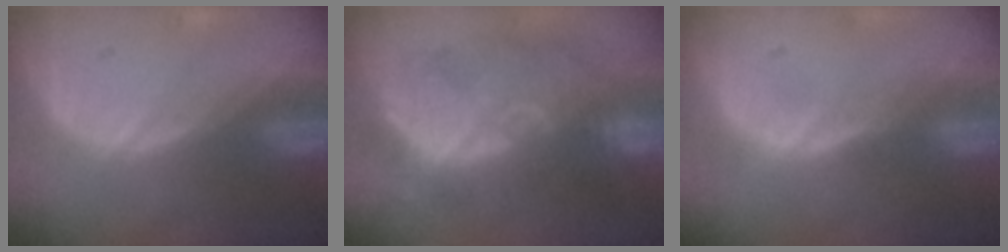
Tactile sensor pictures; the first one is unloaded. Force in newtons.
{"total": 10.5, "press": 10.2, "slide": 2.6}
{"total": 1.1, "press": 1.1, "slide": 0.1}